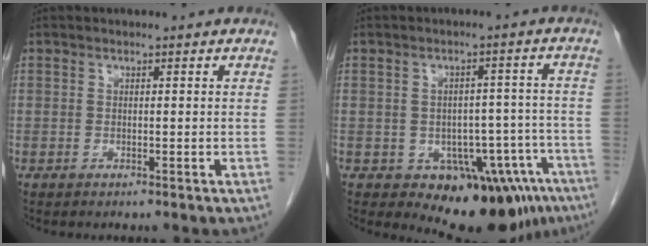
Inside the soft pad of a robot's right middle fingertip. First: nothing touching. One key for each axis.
{"total": 9.6, "fx": -6.0, "fy": 5.0, "fz": 5.7, "tx": -0.065, "ty": 0.007, "tz": -0.079}